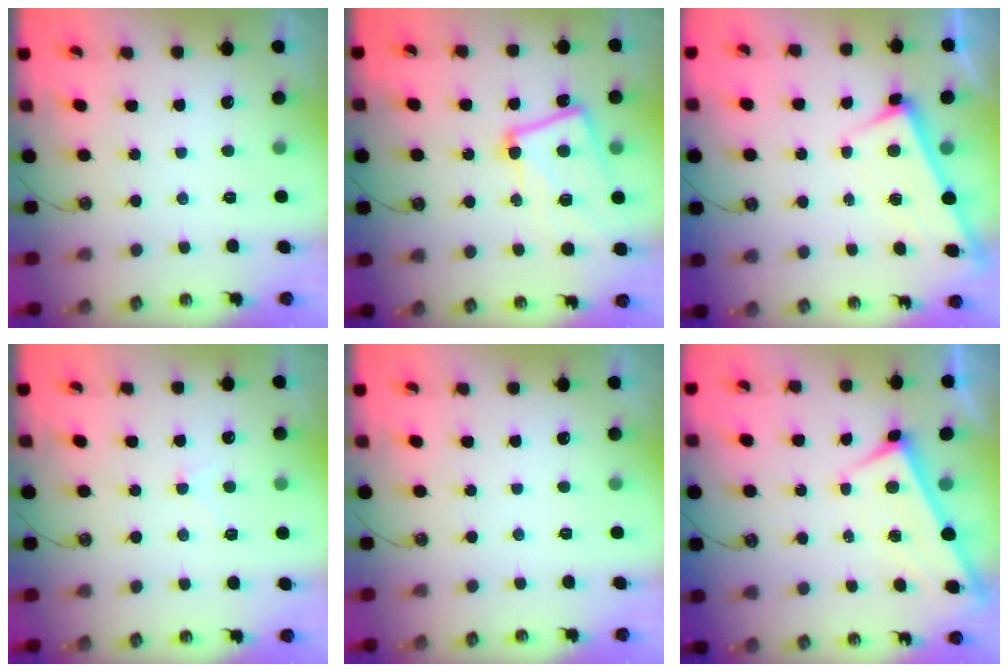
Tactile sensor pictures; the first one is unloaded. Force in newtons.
{"total": 12.2, "press": 12.1, "slide": 1.9}
{"total": 2.4, "press": 2.4, "slide": 0.1}
{"total": 1.1, "press": 1.0, "slide": 0.5}
{"total": 0.0}
{"total": 1.8, "press": 1.8, "slide": 0.1}